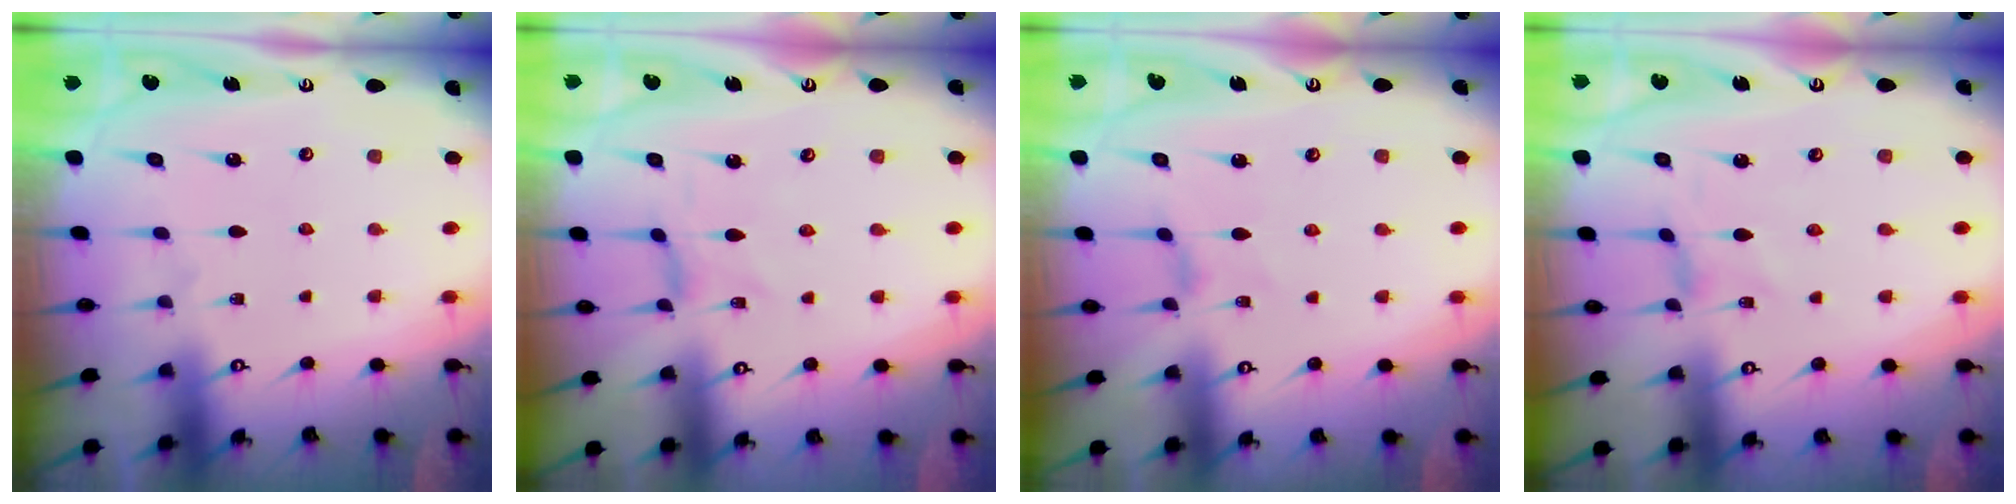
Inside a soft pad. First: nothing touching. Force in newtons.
{"total": 0.0}
{"total": 0.9, "press": 0.8, "slide": 0.4}
{"total": 0.0}